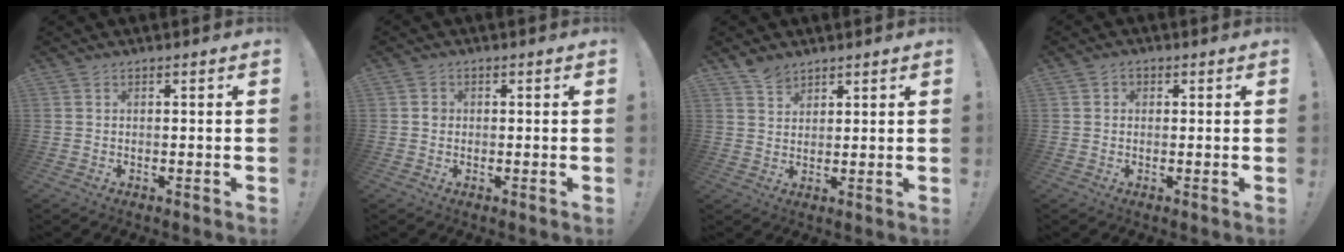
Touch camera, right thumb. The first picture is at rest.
{"total": 1.3, "force": [-0.2, 1.2, 0.5], "torque": [0.005, -0.002, -0.007]}
{"total": 4.3, "force": [3.6, 2.2, 0.8], "torque": [-0.002, -0.022, 0.066]}
{"total": 1.7, "force": [0.0, 1.5, 0.8], "torque": [-0.010, 0.004, -0.001]}